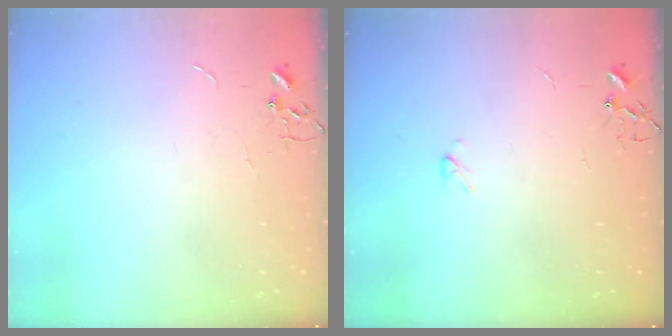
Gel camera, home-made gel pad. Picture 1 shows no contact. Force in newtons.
{"total": 2.3, "press": 2.3, "slide": 0.4}